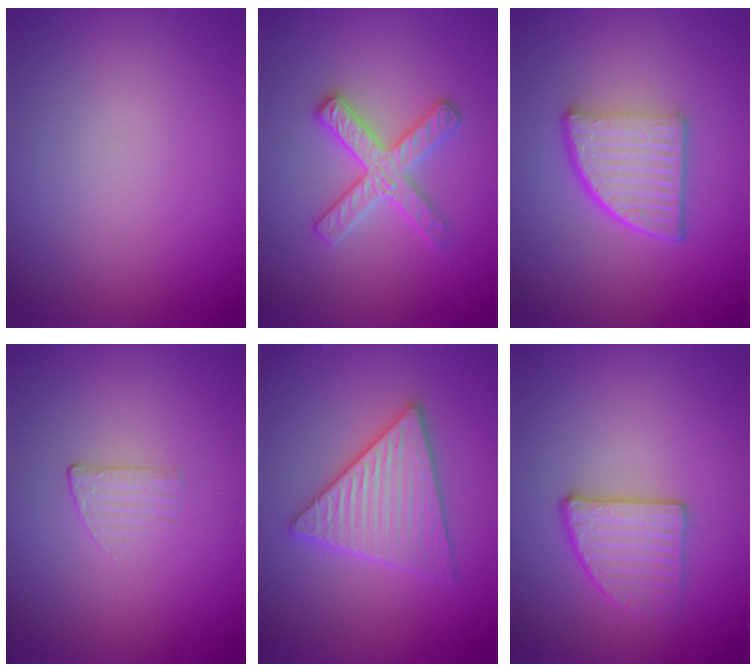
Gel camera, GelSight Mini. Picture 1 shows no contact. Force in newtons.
{"total": 3.1, "press": 3.1, "slide": 0.4}
{"total": 5.4, "press": 3.8, "slide": 3.8}
{"total": 1.0, "press": 0.3, "slide": 1.0}
{"total": 5.3, "press": 5.3, "slide": 0.5}
{"total": 2.8, "press": 2.7, "slide": 0.6}